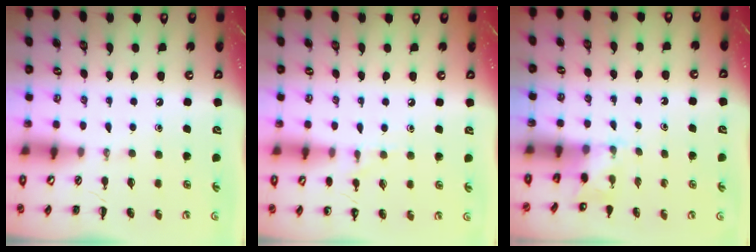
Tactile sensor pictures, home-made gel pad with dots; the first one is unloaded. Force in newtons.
{"total": 6.5, "press": 6.3, "slide": 1.6}
{"total": 2.2, "press": 2.1, "slide": 0.7}